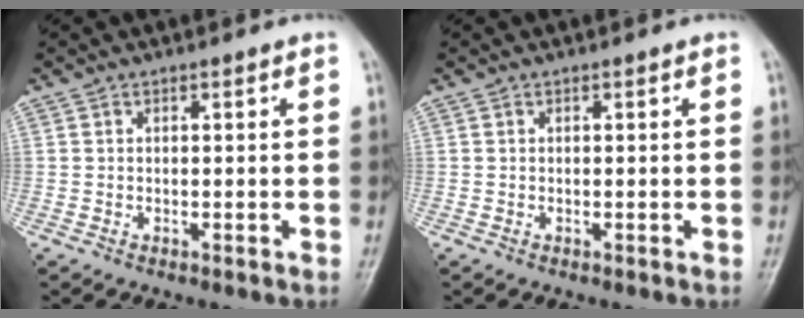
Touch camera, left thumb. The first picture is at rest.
{"total": 0.0}